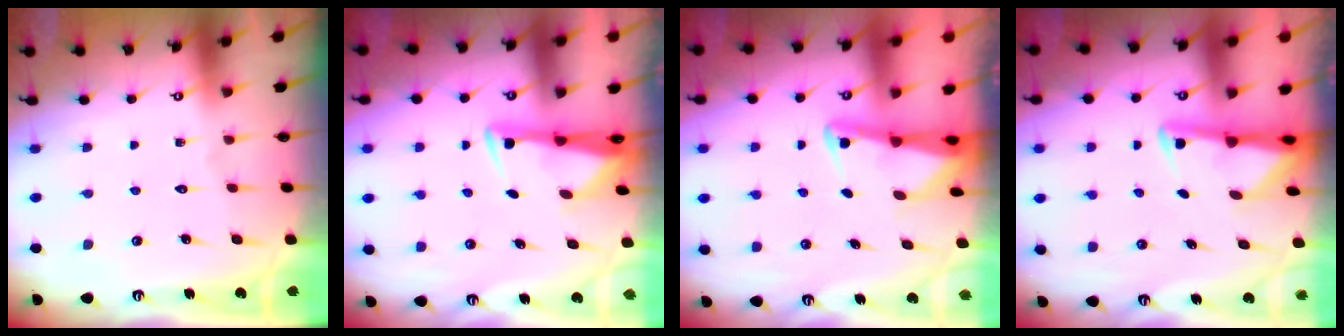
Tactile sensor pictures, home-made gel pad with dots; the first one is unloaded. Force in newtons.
{"total": 2.9, "press": 2.8, "slide": 0.9}
{"total": 2.3, "press": 2.3, "slide": 0.3}
{"total": 2.8, "press": 2.8, "slide": 0.7}